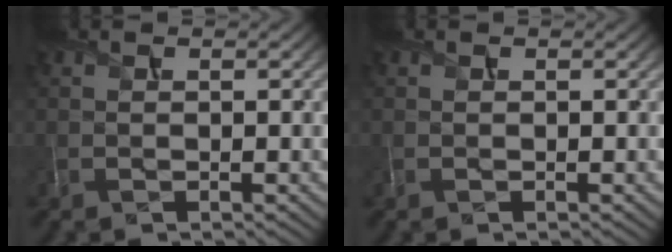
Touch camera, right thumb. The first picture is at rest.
{"total": 0.0}